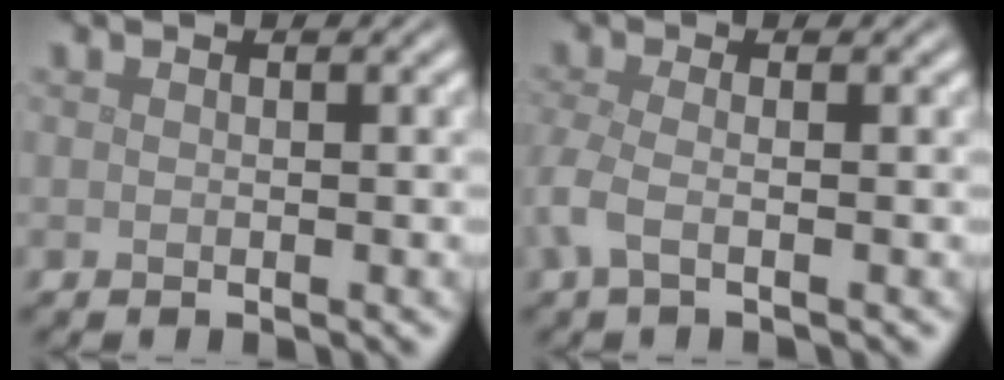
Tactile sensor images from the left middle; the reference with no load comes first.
{"total": 2.2, "force": [-0.8, 0.6, 2.0], "torque": [-0.051, -0.008, -0.025]}